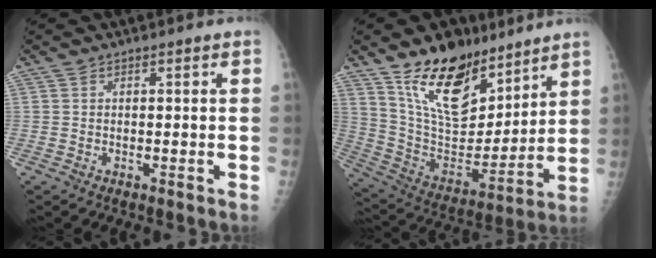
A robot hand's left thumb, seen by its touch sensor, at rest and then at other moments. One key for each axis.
{"total": 20.2, "fx": 13.6, "fy": 10.0, "fz": 11.1, "tx": -0.134, "ty": -0.084, "tz": 0.248}